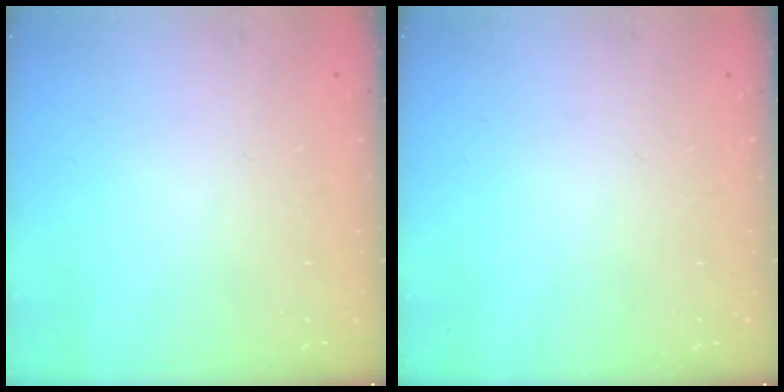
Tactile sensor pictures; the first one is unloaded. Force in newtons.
{"total": 0.0}